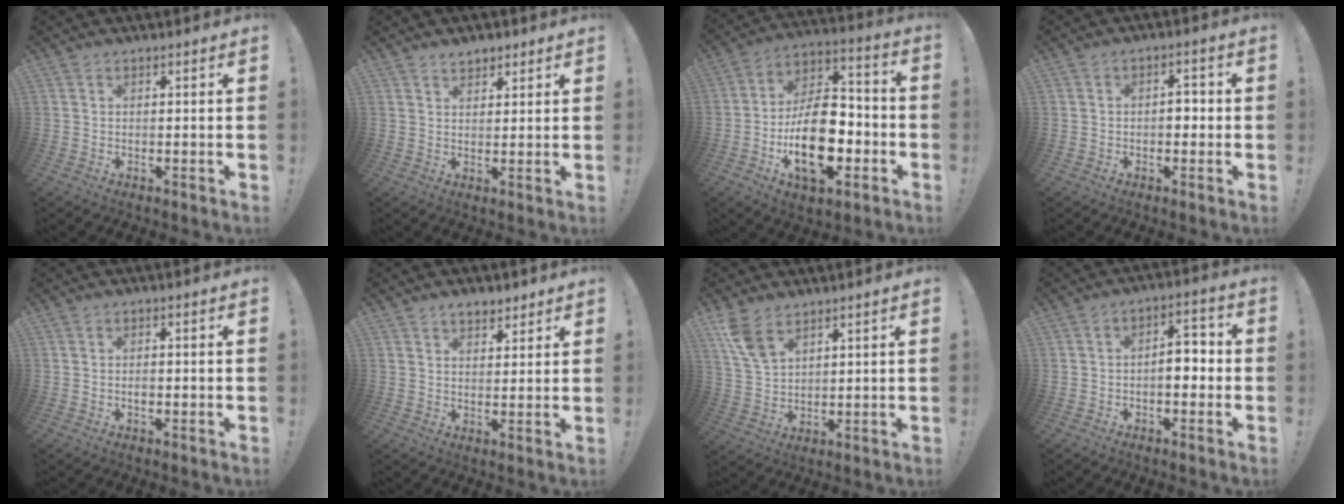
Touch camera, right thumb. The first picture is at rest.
{"total": 3.4, "force": [2.6, 1.9, 1.1], "torque": [-0.007, -0.014, 0.047]}
{"total": 22.7, "force": [-6.7, 12.7, 17.5], "torque": [-0.311, 0.039, -0.102]}
{"total": 3.5, "force": [-0.9, 2.6, 2.2], "torque": [-0.028, 0.005, -0.021]}
{"total": 1.2, "force": [-0.7, 0.7, 0.7], "torque": [-0.012, 0.002, -0.012]}
{"total": 4.5, "force": [3.5, 2.2, 1.7], "torque": [-0.015, -0.019, 0.061]}
{"total": 8.1, "force": [5.2, 4.0, 4.7], "torque": [-0.076, -0.023, 0.101]}
{"total": 7.5, "force": [-1.5, 4.5, 5.8], "torque": [-0.085, 0.016, -0.025]}